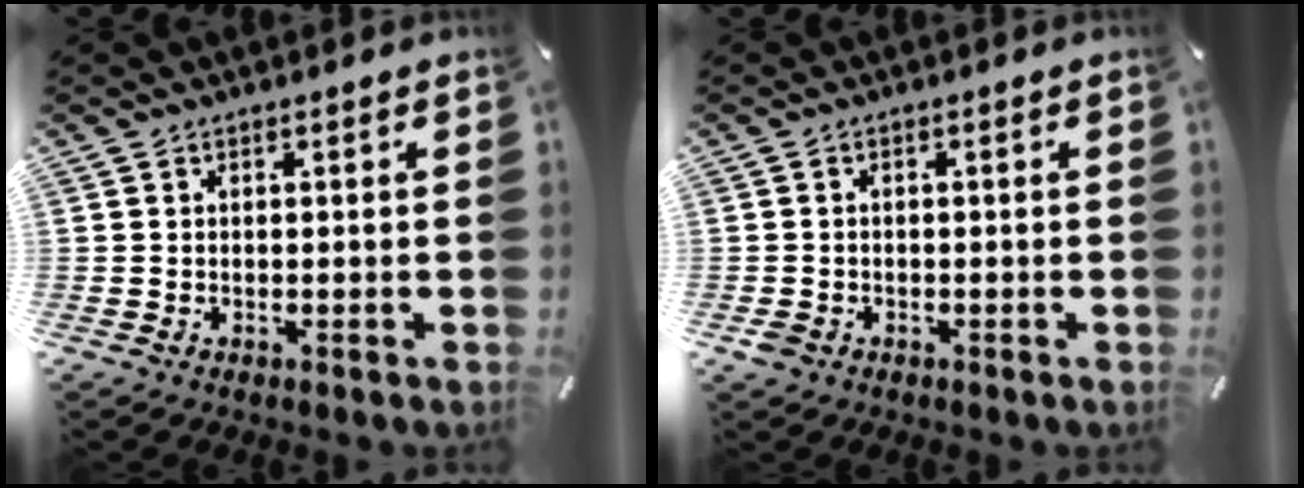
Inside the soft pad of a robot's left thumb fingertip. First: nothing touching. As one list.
[{"total": 1.6, "force": [-0.7, 1.3, 0.6], "torque": [-0.011, 0.004, -0.014]}]